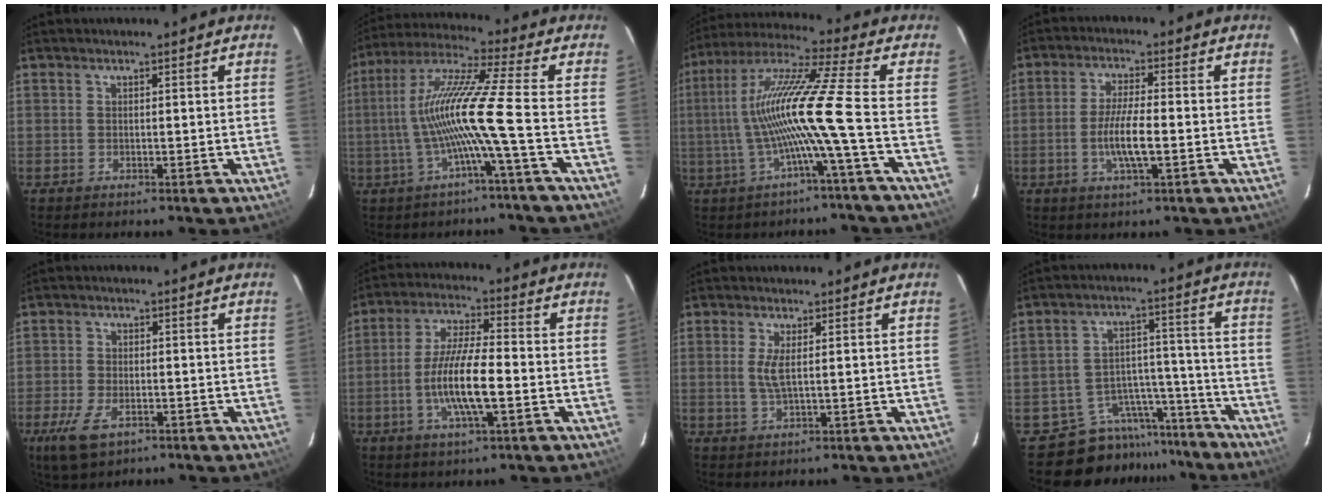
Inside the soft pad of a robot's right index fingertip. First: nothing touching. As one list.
[{"total": 12.7, "force": [-2.9, -2.3, 12.1], "torque": [-0.229, 0.003, -0.055]}, {"total": 13.8, "force": [-2.9, -2.6, 13.2], "torque": [-0.242, 0.002, -0.055]}, {"total": 6.9, "force": [-1.8, 1.2, 6.5], "torque": [-0.128, -0.005, -0.034]}, {"total": 7.3, "force": [-3.7, 3.6, 5.1], "torque": [-0.126, -0.016, -0.067]}, {"total": 10.9, "force": [-2.9, 1.9, 10.3], "torque": [-0.202, -0.005, -0.054]}, {"total": 3.0, "force": [0.5, 0.5, 2.9], "torque": [-0.062, -0.006, 0.009]}, {"total": 12.4, "force": [-10.8, 5.9, -0.6], "torque": [0.012, 0.067, -0.153]}]